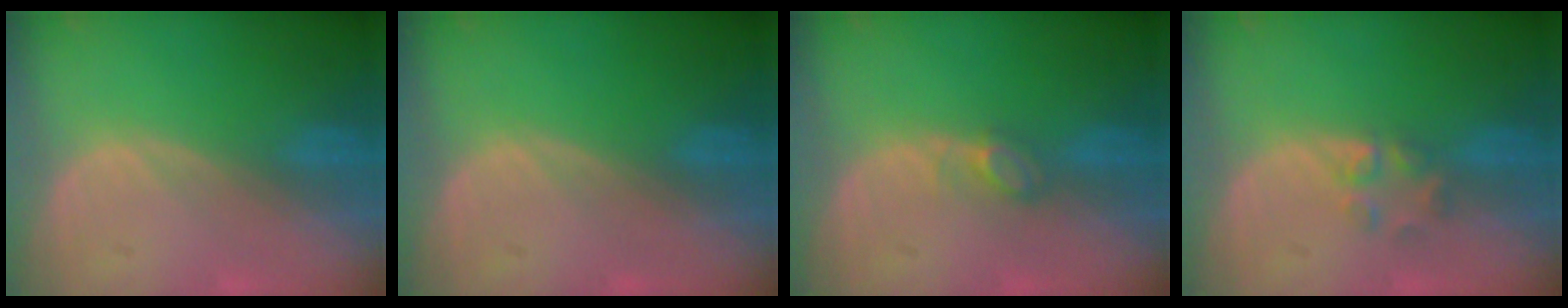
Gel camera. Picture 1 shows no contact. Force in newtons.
{"total": 0.0}
{"total": 2.2, "press": 2.2, "slide": 0.3}
{"total": 2.6, "press": 2.6, "slide": 0.2}